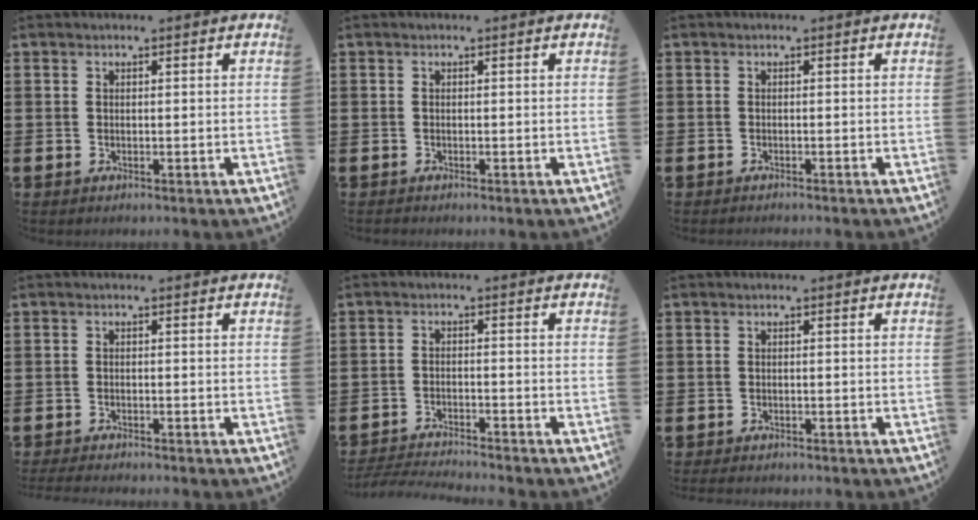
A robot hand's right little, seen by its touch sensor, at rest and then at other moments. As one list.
[{"total": 0.0}, {"total": 0.0}, {"total": 1.1, "force": [-1.1, 0.0, 0.2], "torque": [-0.005, 0.002, -0.021]}, {"total": 2.6, "force": [-2.6, -0.2, 0.1], "torque": [-0.004, 0.002, -0.055]}, {"total": 0.7, "force": [-0.7, 0.1, 0.1], "torque": [-0.004, 0.000, -0.014]}]